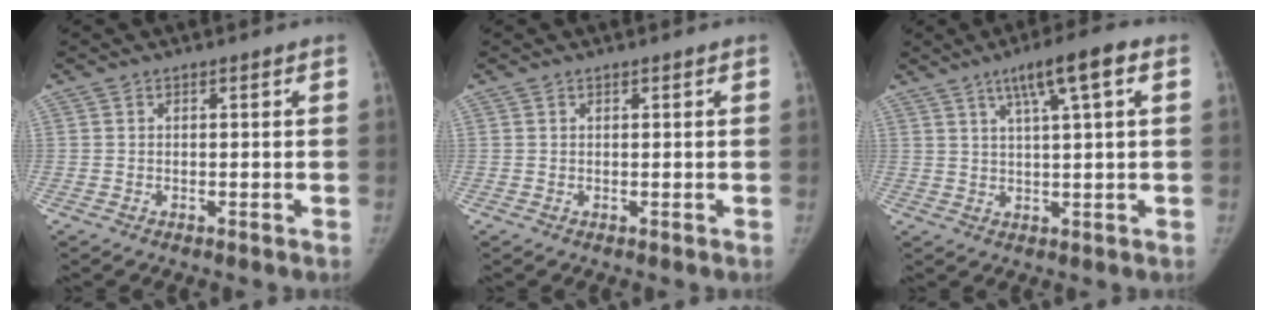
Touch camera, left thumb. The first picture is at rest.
{"total": 0.0}
{"total": 8.3, "force": [3.8, 0.9, 7.4], "torque": [-0.125, 0.003, 0.060]}